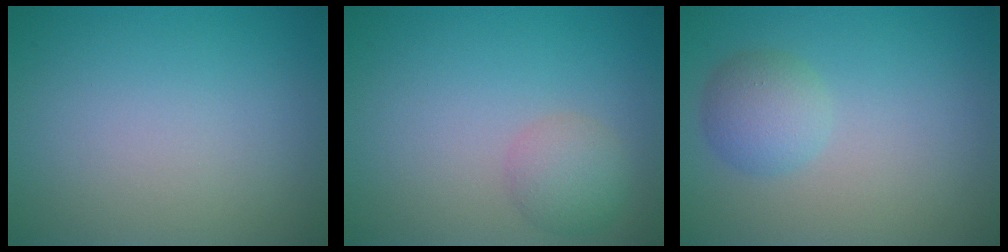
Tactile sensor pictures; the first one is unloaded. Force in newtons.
{"total": 2.5, "press": 2.5, "slide": 0.1}
{"total": 2.6, "press": 2.6, "slide": 0.1}